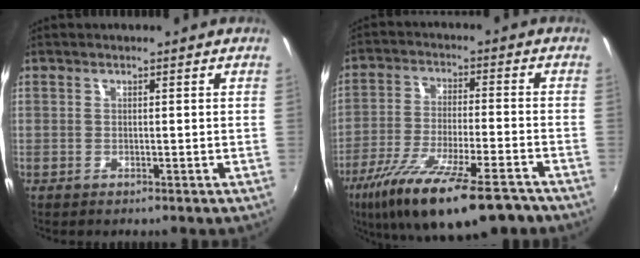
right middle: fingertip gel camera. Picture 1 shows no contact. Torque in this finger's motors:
{"motor_torque": [1.23, -0.90, 0.43, 0.21]}